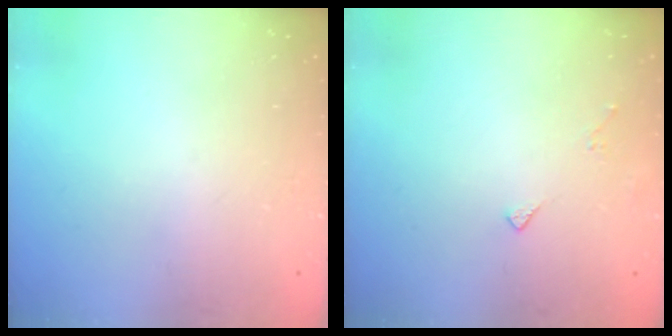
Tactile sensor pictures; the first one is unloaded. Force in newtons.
{"total": 3.4, "press": 3.4, "slide": 0.6}